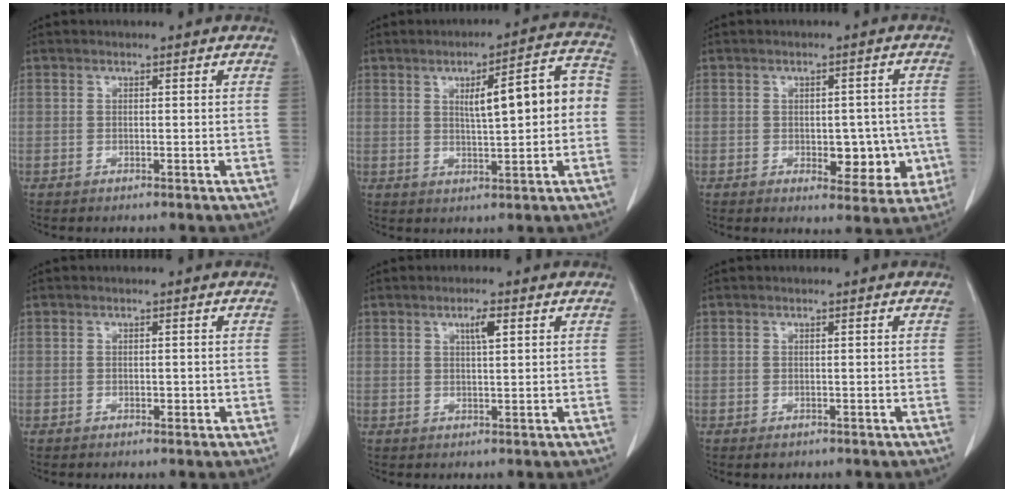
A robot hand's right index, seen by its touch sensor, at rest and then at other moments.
{"total": 10.1, "force": [0.8, 2.0, 9.9], "torque": [-0.137, 0.031, 0.015]}
{"total": 7.4, "force": [-1.5, 4.1, 6.0], "torque": [-0.055, 0.008, -0.008]}
{"total": 1.0, "force": [-0.2, 0.7, 0.7], "torque": [-0.009, 0.001, -0.001]}
{"total": 2.6, "force": [1.2, 0.3, 2.3], "torque": [-0.039, -0.001, 0.020]}
{"total": 0.6, "force": [-0.2, 0.5, 0.4], "torque": [-0.005, 0.001, 0.001]}